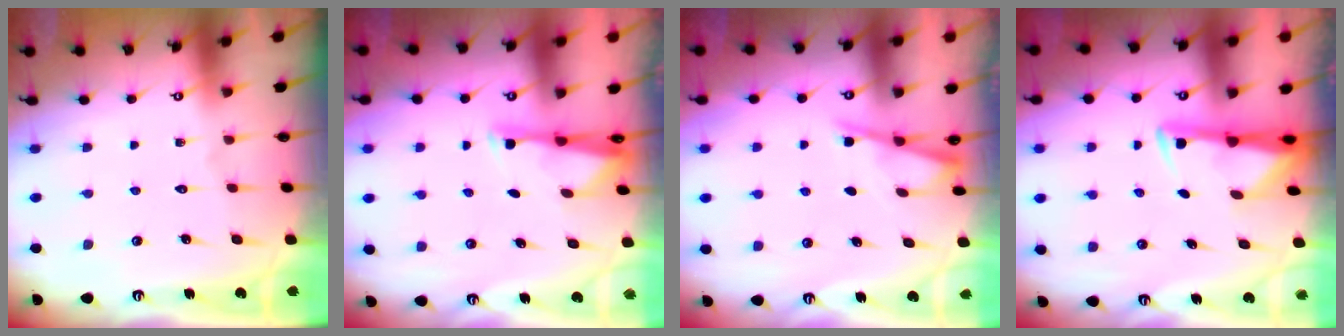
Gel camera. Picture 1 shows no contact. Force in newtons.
{"total": 2.8, "press": 2.8, "slide": 0.5}
{"total": 2.9, "press": 2.8, "slide": 0.4}
{"total": 2.8, "press": 2.8, "slide": 0.5}